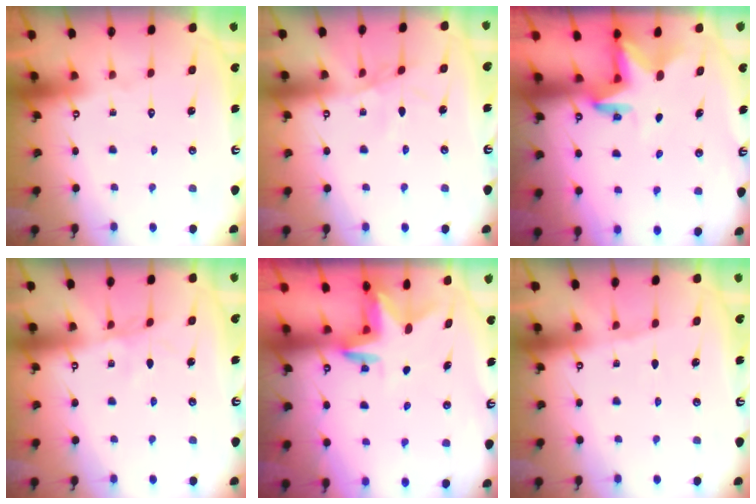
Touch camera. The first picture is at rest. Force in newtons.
{"total": 3.6, "press": 3.5, "slide": 0.4}
{"total": 2.9, "press": 2.9, "slide": 0.2}
{"total": 5.2, "press": 5.2, "slide": 0.4}
{"total": 3.0, "press": 3.0, "slide": 0.1}
{"total": 3.0, "press": 2.9, "slide": 0.4}